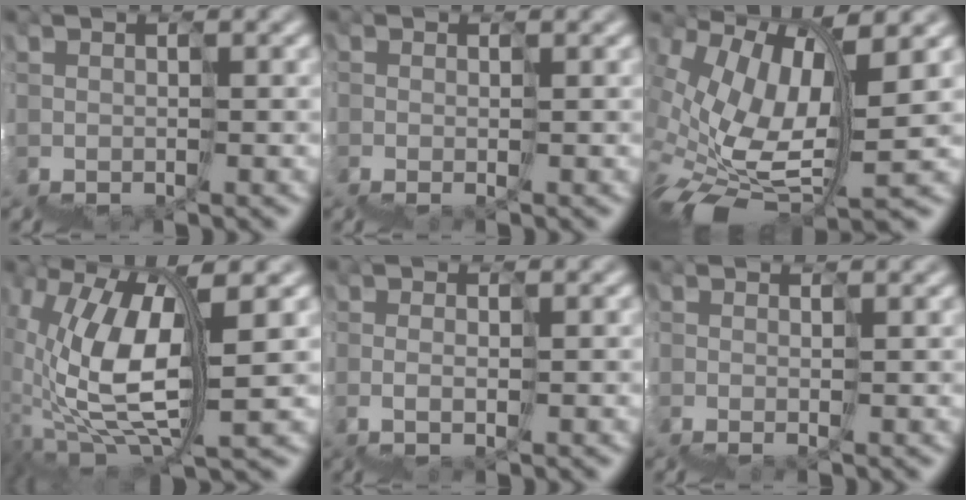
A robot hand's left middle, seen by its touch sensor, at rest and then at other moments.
{"total": 2.6, "force": [-0.6, 1.1, 2.3], "torque": [-0.024, -0.010, -0.008]}
{"total": 7.0, "force": [0.9, 2.3, 6.6], "torque": [-0.160, 0.002, 0.030]}
{"total": 6.4, "force": [0.3, 2.1, 6.0], "torque": [-0.142, 0.010, 0.003]}
{"total": 1.2, "force": [0.1, 0.3, 1.1], "torque": [-0.005, 0.004, 0.006]}
{"total": 2.9, "force": [-0.1, 1.3, 2.6], "torque": [-0.021, -0.002, -0.001]}